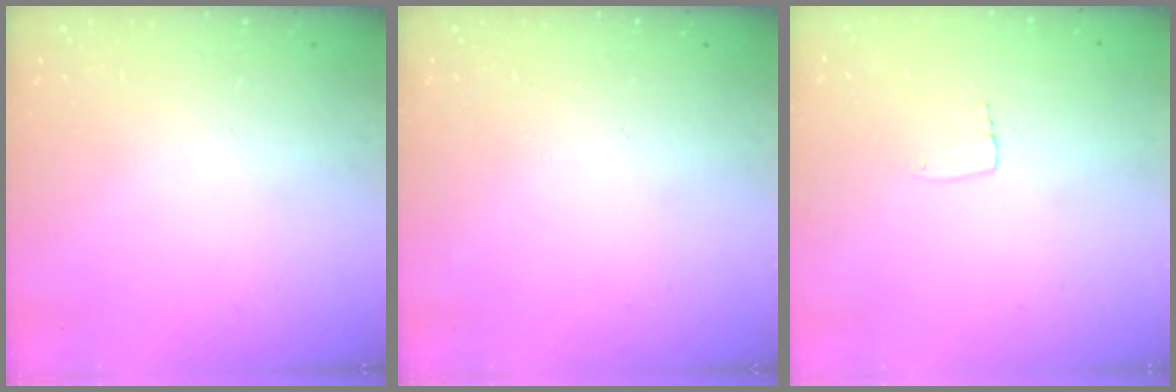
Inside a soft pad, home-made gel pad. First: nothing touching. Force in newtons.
{"total": 0.0}
{"total": 2.7, "press": 2.7, "slide": 0.1}